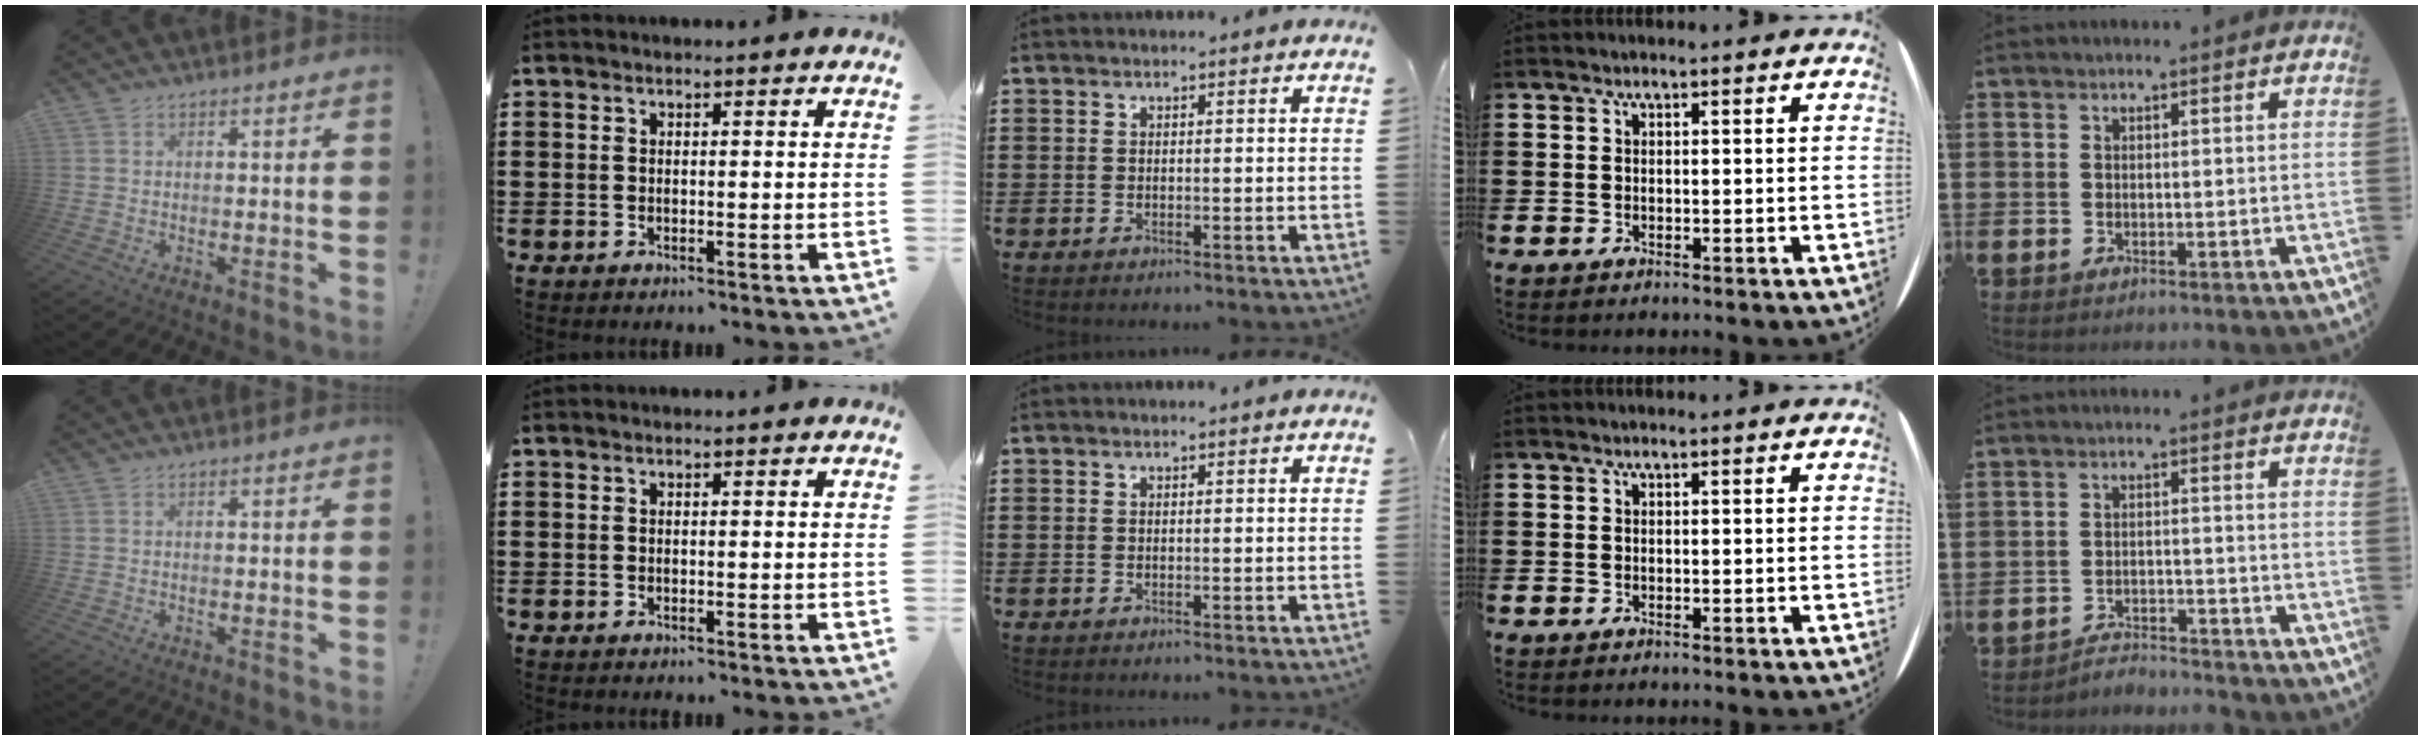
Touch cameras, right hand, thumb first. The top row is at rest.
{"little": {"total": 2.9, "force": [-2.9, 0.1, -0.2], "torque": [-0.004, 0.003, -0.063]}}